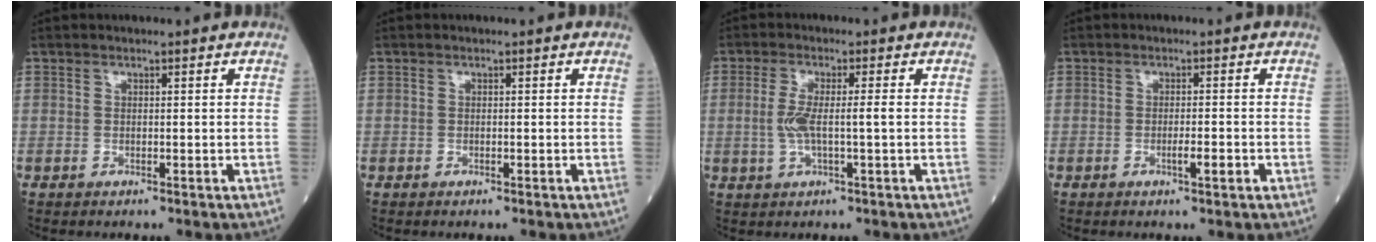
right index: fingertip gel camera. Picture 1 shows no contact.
{"total": 0.0}
{"total": 4.4, "force": [-0.3, 0.3, 4.4], "torque": [-0.096, 0.001, -0.006]}
{"total": 2.0, "force": [-0.9, 0.1, 1.8], "torque": [-0.031, -0.002, -0.015]}